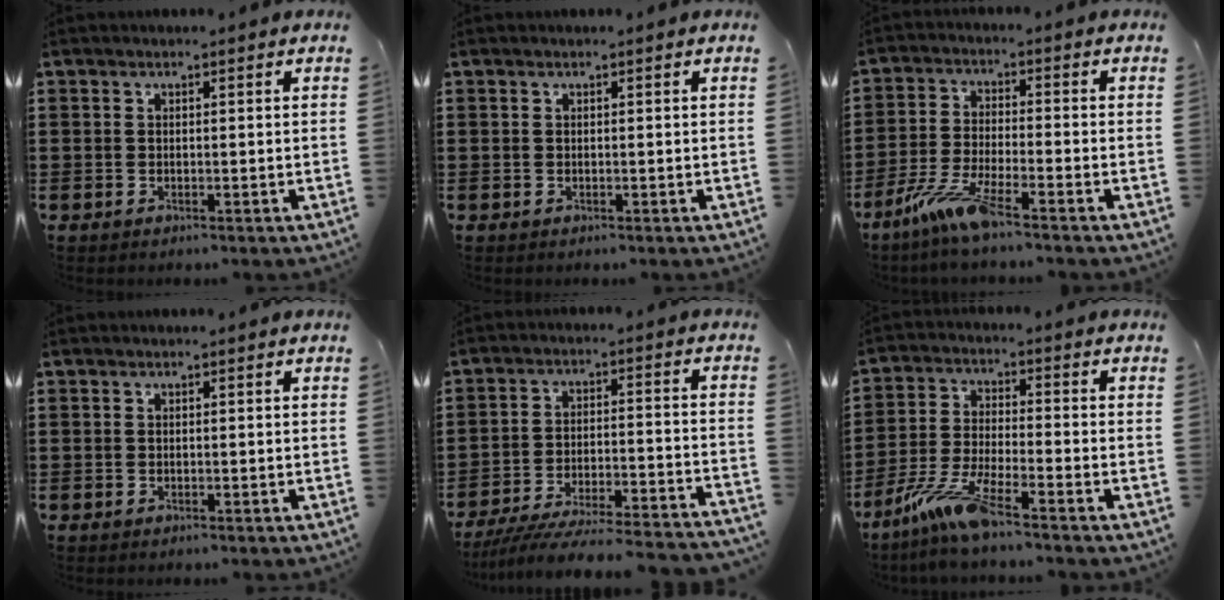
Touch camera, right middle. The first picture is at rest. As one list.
[{"total": 0.0}, {"total": 7.2, "force": [-5.2, 0.2, 4.9], "torque": [-0.118, -0.021, -0.103]}, {"total": 0.0}, {"total": 6.4, "force": [-6.0, -0.3, 2.2], "torque": [-0.039, -0.006, -0.120]}, {"total": 8.5, "force": [-6.4, 0.1, 5.7], "torque": [-0.138, -0.024, -0.131]}]